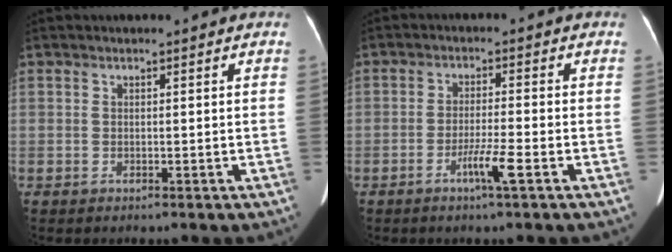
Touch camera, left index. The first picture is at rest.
{"total": 4.1, "force": [-2.2, -0.5, 3.5], "torque": [-0.067, -0.008, -0.045]}